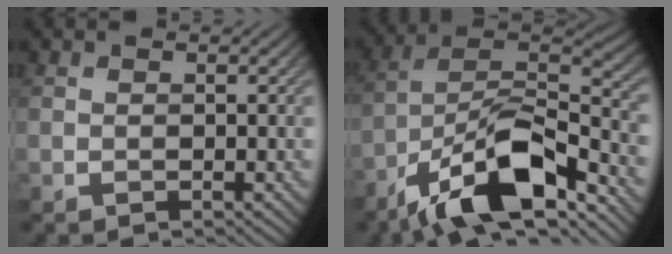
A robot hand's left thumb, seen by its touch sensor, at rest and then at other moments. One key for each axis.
{"total": 14.6, "fx": -9.4, "fy": 4.7, "fz": 10.1, "tx": -0.182, "ty": 0.003, "tz": -0.190}